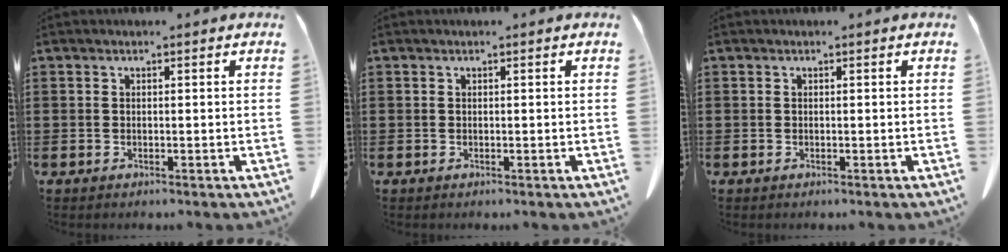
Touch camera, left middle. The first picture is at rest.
{"total": 0.0}
{"total": 0.0}